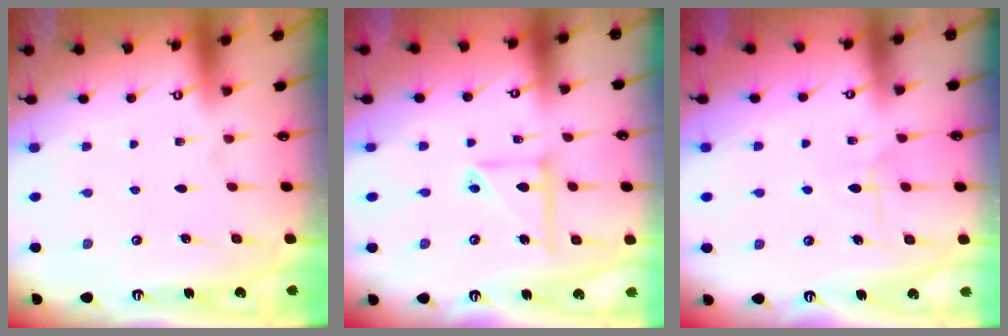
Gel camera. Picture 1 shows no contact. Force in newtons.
{"total": 9.6, "press": 9.6, "slide": 0.8}
{"total": 6.3, "press": 6.2, "slide": 0.7}